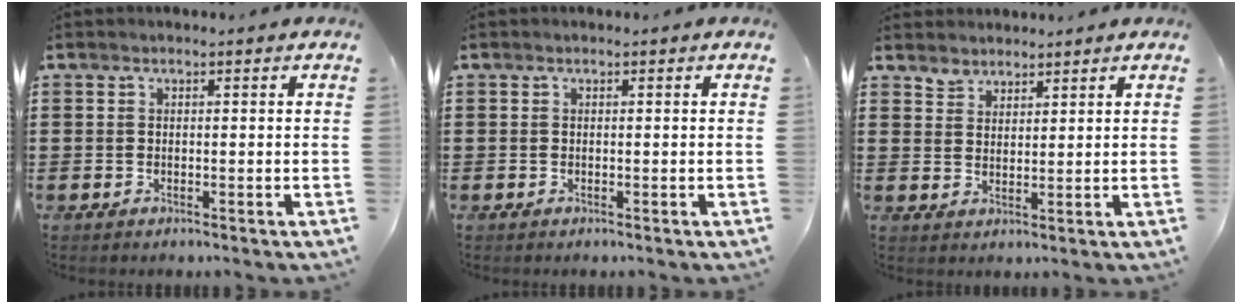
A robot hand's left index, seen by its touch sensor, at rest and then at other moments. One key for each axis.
{"total": 0.0}
{"total": 2.8, "fx": 2.5, "fy": 1.0, "fz": -0.5, "tx": 0.000, "ty": -0.001, "tz": 0.049}